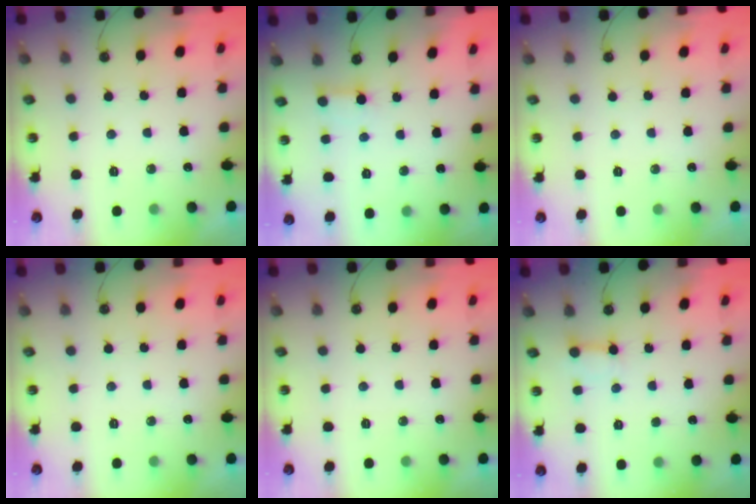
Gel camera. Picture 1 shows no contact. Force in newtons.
{"total": 2.3, "press": 2.3, "slide": 0.2}
{"total": 0.0}
{"total": 0.0}
{"total": 0.0}
{"total": 2.7, "press": 2.7, "slide": 0.5}